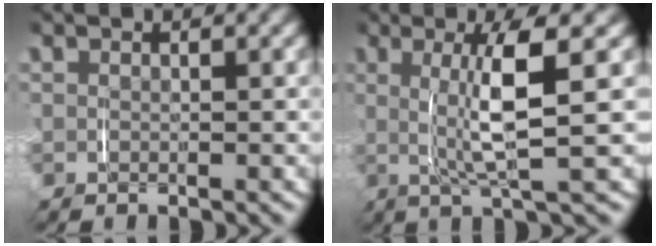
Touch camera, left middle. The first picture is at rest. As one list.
[{"total": 5.1, "force": [0.8, 0.1, 5.0], "torque": [-0.088, -0.002, 0.013]}]